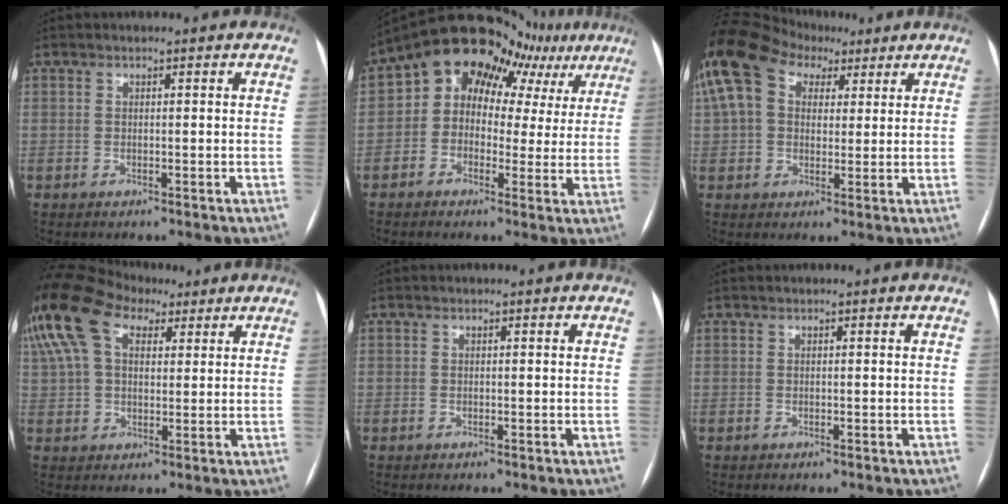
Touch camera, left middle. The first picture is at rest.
{"total": 12.8, "force": [6.5, 9.0, 6.3], "torque": [-0.075, 0.053, 0.072]}
{"total": 14.5, "force": [7.1, 9.7, 8.1], "torque": [-0.201, 0.065, 0.128]}
{"total": 16.1, "force": [8.8, 9.2, 9.8], "torque": [-0.245, 0.068, 0.164]}
{"total": 0.0}
{"total": 0.0}